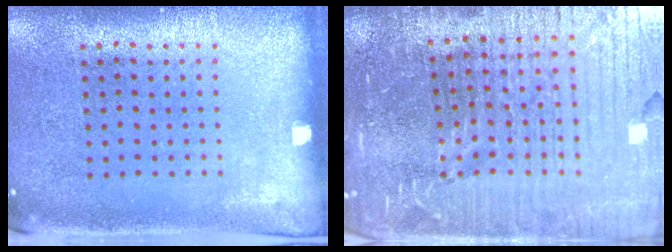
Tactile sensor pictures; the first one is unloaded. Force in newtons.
{"total": 7.0, "press": 6.1, "slide": 3.5}